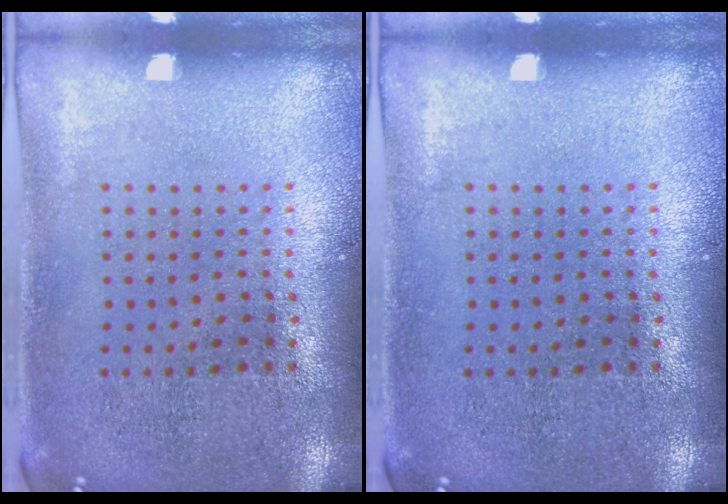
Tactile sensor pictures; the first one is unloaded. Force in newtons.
{"total": 0.0}